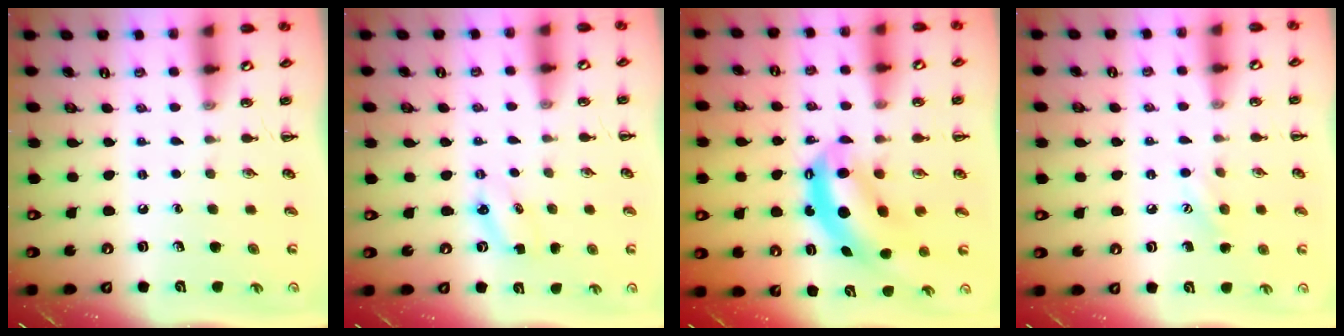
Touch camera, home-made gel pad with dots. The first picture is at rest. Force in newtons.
{"total": 2.9, "press": 2.8, "slide": 0.7}
{"total": 7.0, "press": 6.8, "slide": 1.7}
{"total": 6.7, "press": 6.6, "slide": 1.5}